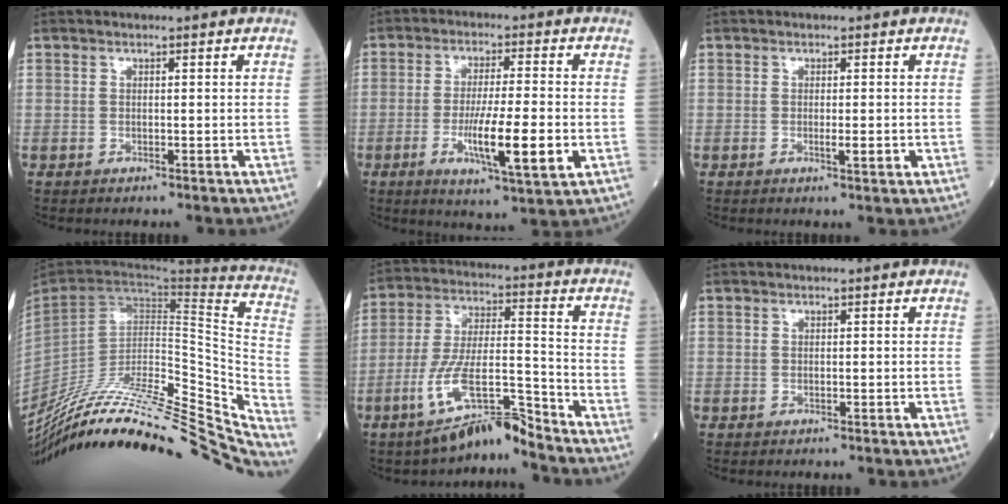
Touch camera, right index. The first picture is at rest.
{"total": 11.1, "force": [-2.8, 0.8, 10.7], "torque": [-0.183, -0.021, -0.047]}
{"total": 2.2, "force": [-0.5, 0.2, 2.2], "torque": [-0.036, -0.004, -0.008]}
{"total": 39.5, "force": [-34.3, 5.7, 18.9], "torque": [-0.242, -0.044, -0.487]}
{"total": 10.3, "force": [-7.8, 0.8, 6.7], "torque": [-0.135, 0.001, -0.145]}
{"total": 0.0}